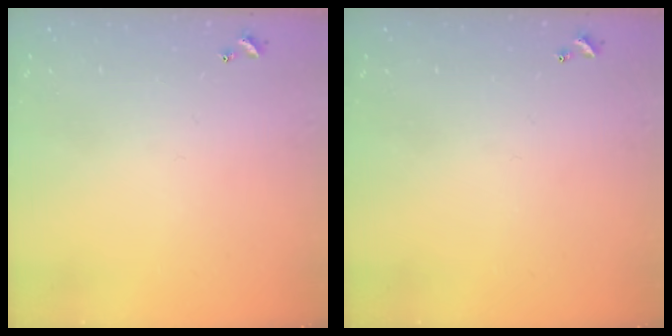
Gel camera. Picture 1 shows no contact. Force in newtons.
{"total": 0.0}